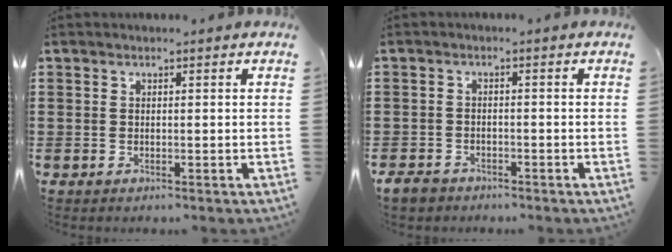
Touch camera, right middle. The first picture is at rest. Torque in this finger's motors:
{"motor_torque": [0.74, 0.01, 0.14, 0.05]}